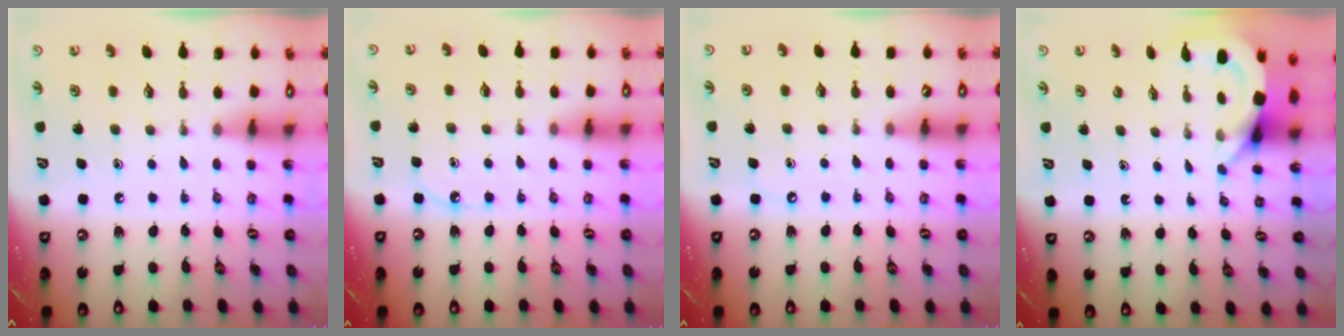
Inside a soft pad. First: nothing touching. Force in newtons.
{"total": 4.5, "press": 4.5, "slide": 0.4}
{"total": 2.6, "press": 2.6, "slide": 0.4}
{"total": 3.9, "press": 3.8, "slide": 0.3}